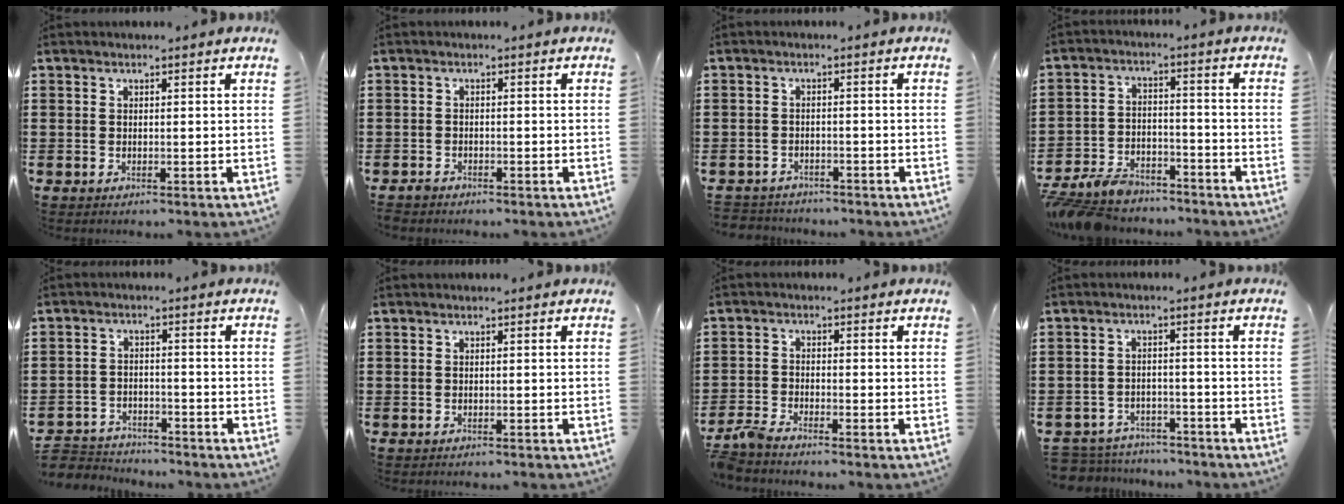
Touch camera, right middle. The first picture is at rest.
{"total": 1.3, "force": [-1.2, 0.5, 0.2], "torque": [-0.008, 0.000, -0.025]}
{"total": 2.6, "force": [-2.4, 0.7, -0.4], "torque": [0.001, 0.001, -0.057]}
{"total": 6.8, "force": [-6.4, 1.6, 1.5], "torque": [-0.049, 0.009, -0.131]}
{"total": 3.8, "force": [-3.7, 1.0, -0.3], "torque": [-0.011, -0.001, -0.083]}
{"total": 0.6, "force": [-0.6, 0.1, 0.0], "torque": [-0.001, 0.001, -0.014]}
{"total": 3.3, "force": [-3.1, 0.3, 1.1], "torque": [-0.042, -0.004, -0.071]}
{"total": 4.3, "force": [-4.3, 0.8, -0.2], "torque": [-0.010, 0.003, -0.094]}